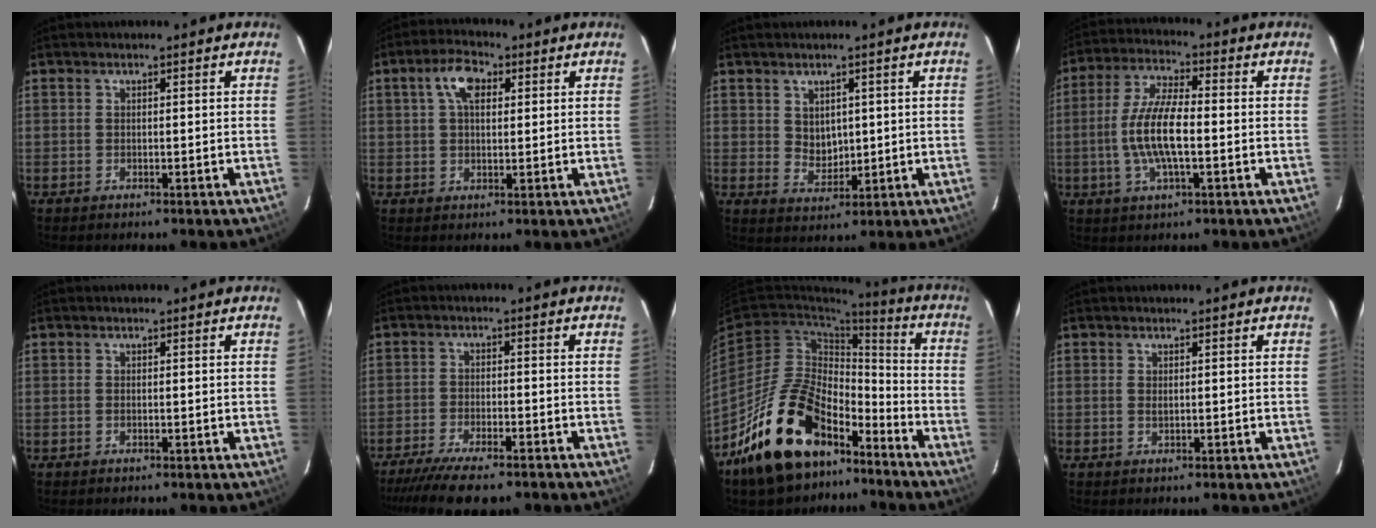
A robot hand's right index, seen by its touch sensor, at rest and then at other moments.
{"total": 5.6, "force": [2.1, 3.1, 4.2], "torque": [-0.078, 0.018, 0.038]}
{"total": 4.0, "force": [1.4, 3.3, 1.9], "torque": [-0.026, -0.001, 0.036]}
{"total": 10.6, "force": [-1.8, 3.1, 9.9], "torque": [-0.202, 0.001, -0.035]}
{"total": 0.0}
{"total": 11.5, "force": [-9.5, 2.4, 6.0], "torque": [-0.140, -0.034, -0.159]}
{"total": 22.2, "force": [-14.8, 11.4, 12.0], "torque": [-0.229, 0.022, -0.227]}
{"total": 0.6, "force": [0.2, 0.3, 0.5], "torque": [-0.011, 0.001, 0.004]}